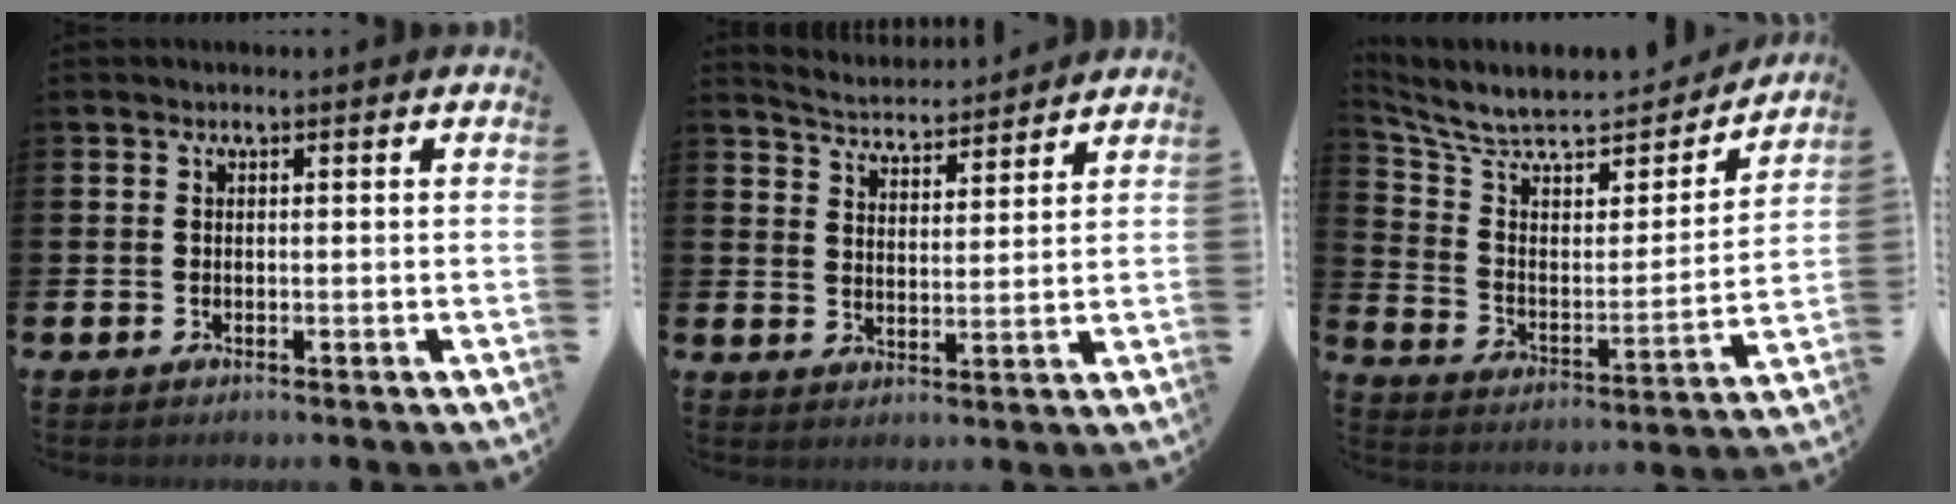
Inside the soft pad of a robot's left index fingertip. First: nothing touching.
{"total": 4.0, "force": [4.0, 0.3, -0.2], "torque": [-0.015, -0.032, 0.069]}
{"total": 8.1, "force": [7.0, 2.8, 3.0], "torque": [-0.099, -0.054, 0.117]}